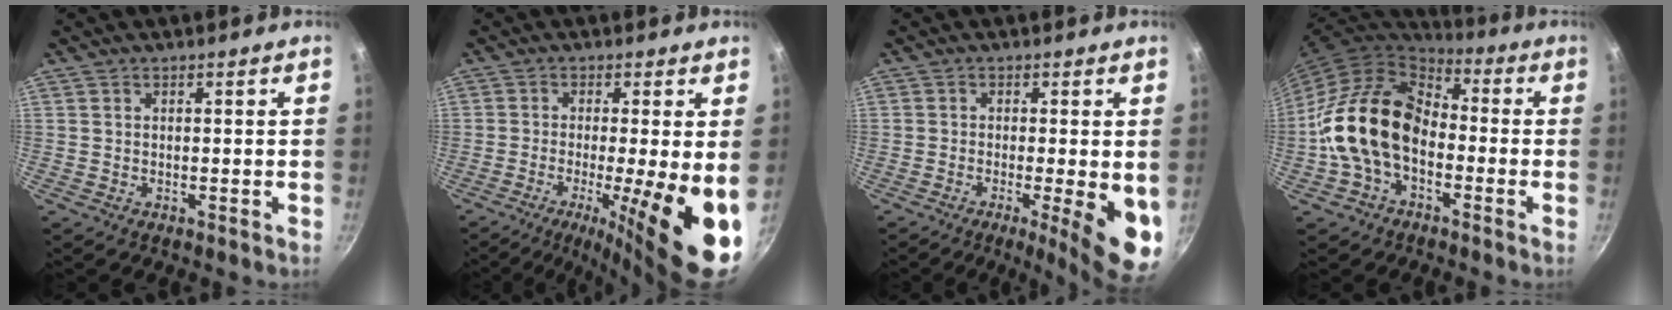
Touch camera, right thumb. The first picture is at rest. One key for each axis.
{"total": 14.1, "fx": -3.5, "fy": 2.2, "fz": 13.5, "tx": -0.200, "ty": -0.009, "tz": -0.051}
{"total": 10.0, "fx": -2.2, "fy": 2.2, "fz": 9.5, "tx": -0.124, "ty": -0.004, "tz": -0.027}
{"total": 18.2, "fx": -3.3, "fy": 12.5, "fz": 12.8, "tx": -0.209, "ty": 0.051, "tz": -0.078}